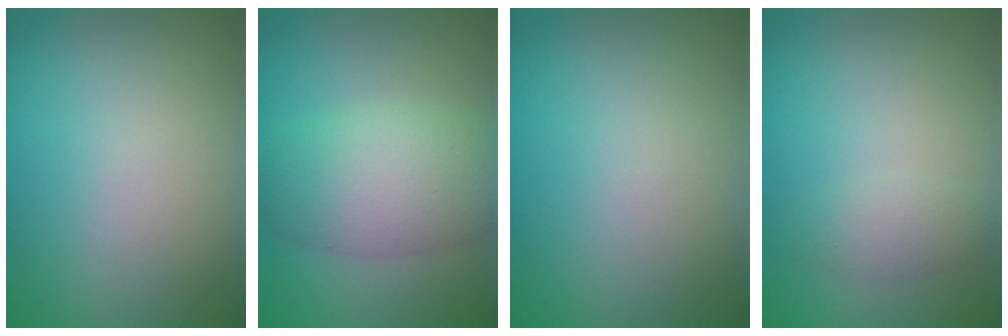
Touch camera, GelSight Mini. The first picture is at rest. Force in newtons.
{"total": 6.2, "press": 6.2, "slide": 0.4}
{"total": 0.0}
{"total": 1.6, "press": 1.6, "slide": 0.0}